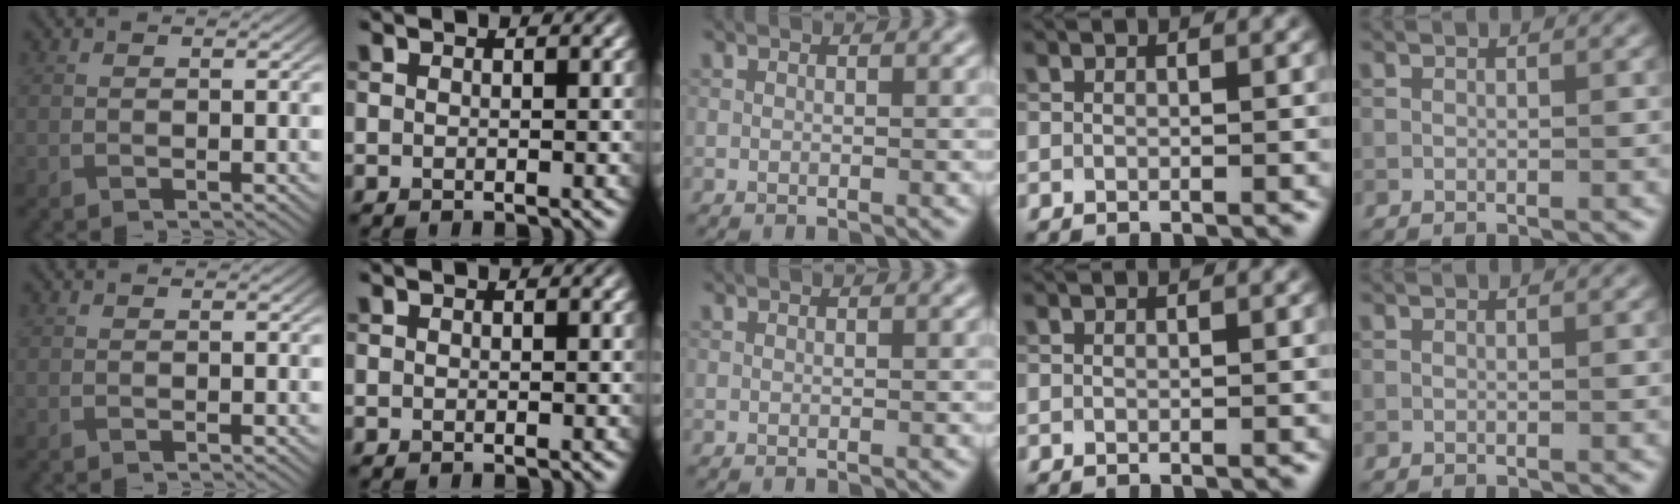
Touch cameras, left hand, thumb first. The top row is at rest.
{}